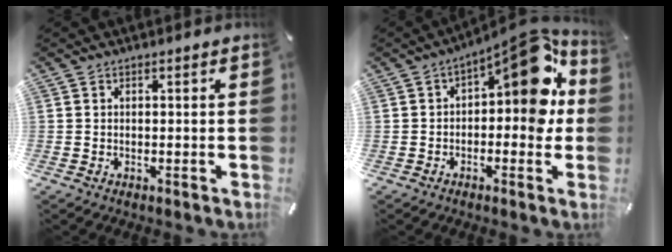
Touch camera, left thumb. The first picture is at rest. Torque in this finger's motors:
{"motor_torque": [0.77, 0.76, 0.44, 0.06, 0.32]}